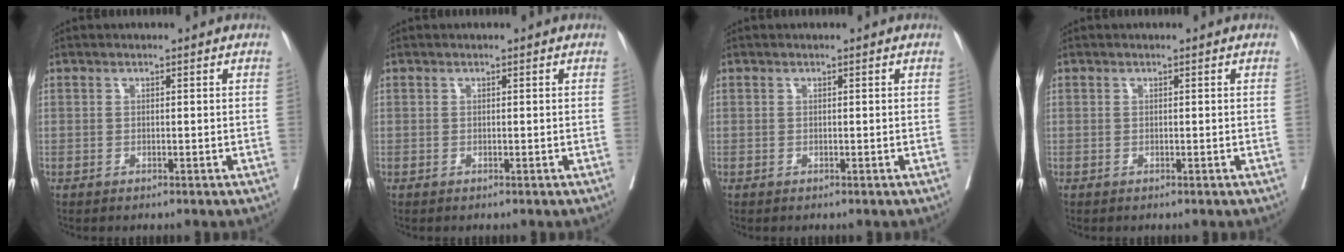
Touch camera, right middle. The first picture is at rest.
{"total": 0.0}
{"total": 0.0}
{"total": 0.0}